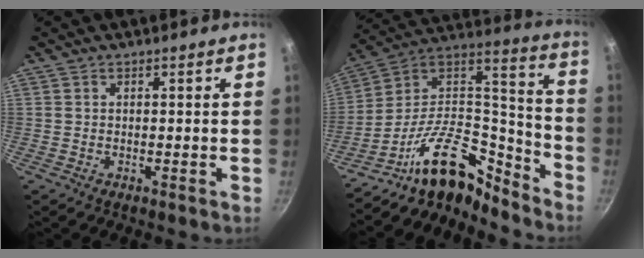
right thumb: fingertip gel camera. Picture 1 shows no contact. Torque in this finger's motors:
{"motor_torque": [0.79, 0.79, 0.85, -1.92, 0.07]}